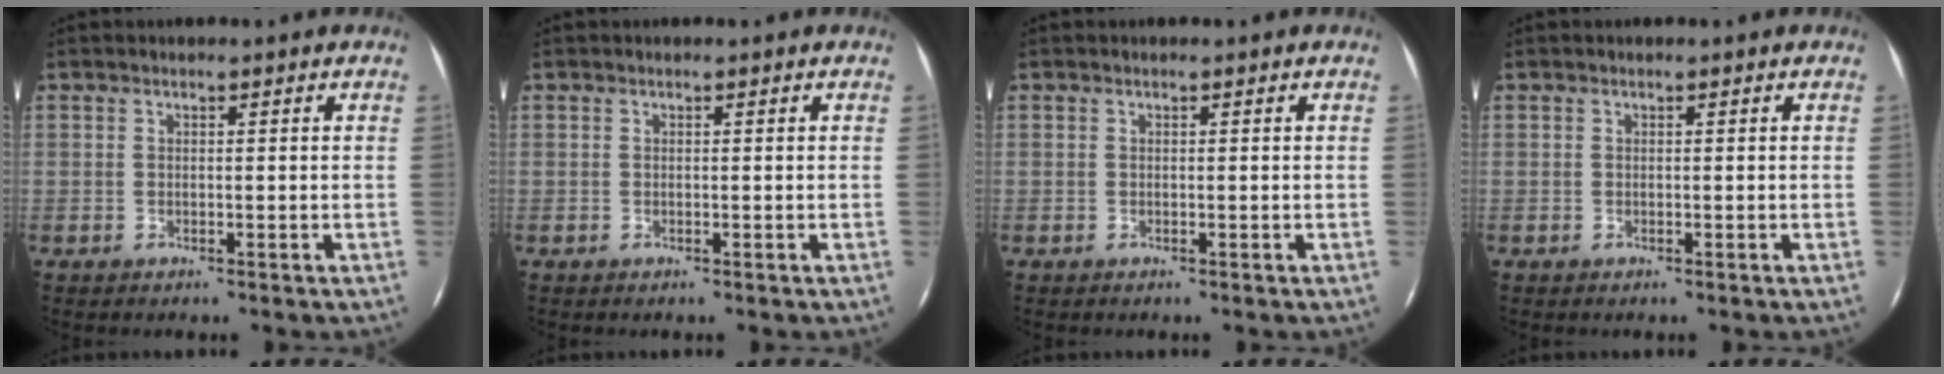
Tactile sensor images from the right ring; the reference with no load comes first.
{"total": 0.0}
{"total": 0.0}
{"total": 0.0}